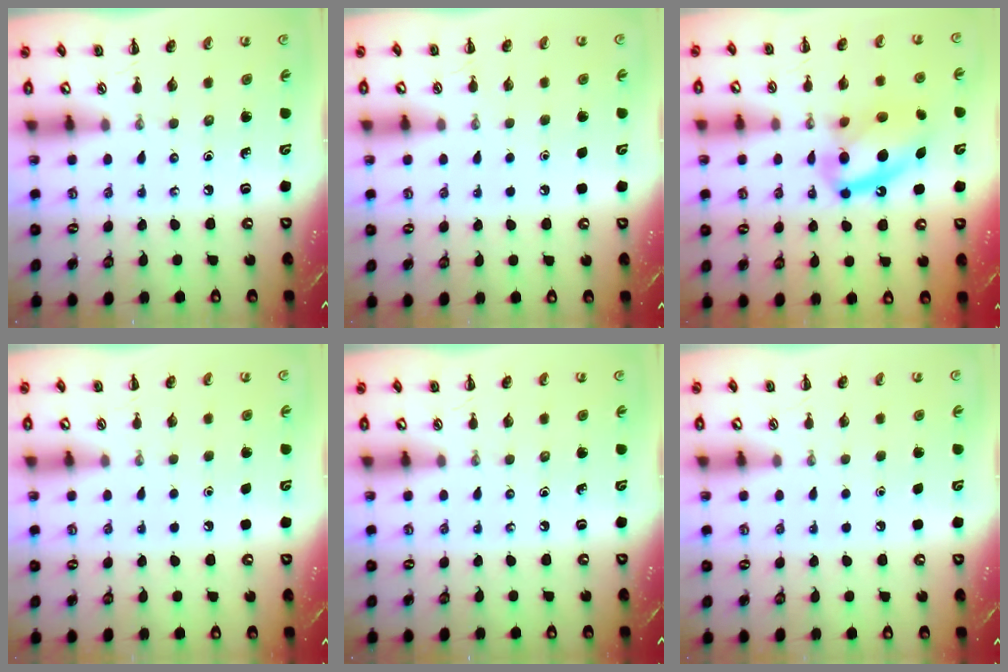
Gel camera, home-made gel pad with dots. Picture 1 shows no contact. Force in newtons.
{"total": 1.8, "press": 1.8, "slide": 0.1}
{"total": 15.2, "press": 14.8, "slide": 3.4}
{"total": 1.6, "press": 1.6, "slide": 0.1}
{"total": 0.0}
{"total": 1.7, "press": 1.7, "slide": 0.1}